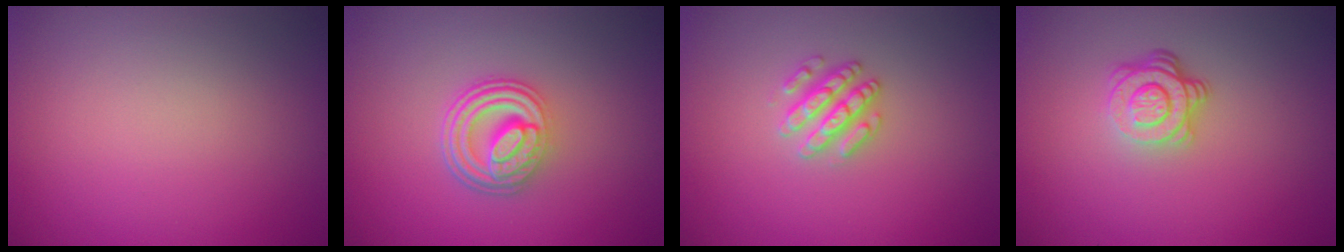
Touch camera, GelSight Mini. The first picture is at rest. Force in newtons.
{"total": 4.9, "press": 3.7, "slide": 3.1}
{"total": 2.6, "press": 2.6, "slide": 0.3}
{"total": 4.0, "press": 2.8, "slide": 2.9}